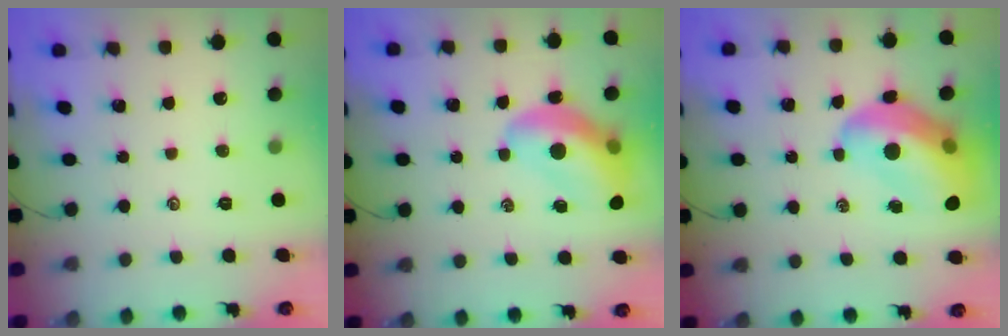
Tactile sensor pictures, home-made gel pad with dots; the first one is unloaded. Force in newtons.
{"total": 13.5, "press": 13.0, "slide": 3.7}
{"total": 16.8, "press": 16.2, "slide": 4.5}